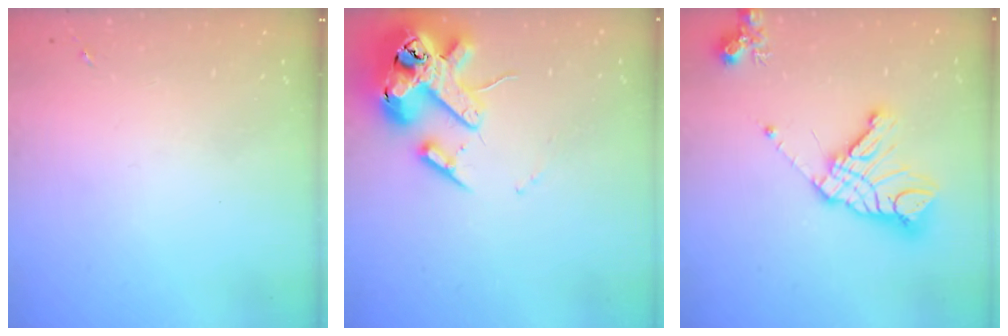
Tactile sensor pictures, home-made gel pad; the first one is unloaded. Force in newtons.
{"total": 18.6, "press": 18.4, "slide": 2.8}
{"total": 17.2, "press": 17.0, "slide": 2.4}